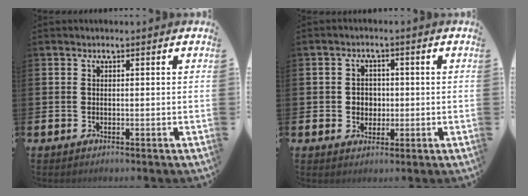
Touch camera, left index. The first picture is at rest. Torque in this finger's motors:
{"motor_torque": [0.41, -0.01, 0.05, 0.05]}